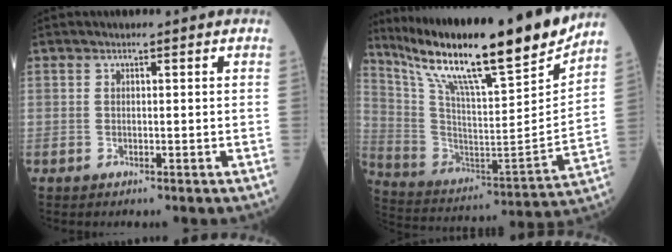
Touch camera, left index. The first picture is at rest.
{"total": 23.4, "force": [19.1, 0.7, 13.4], "torque": [-0.241, -0.026, 0.320]}